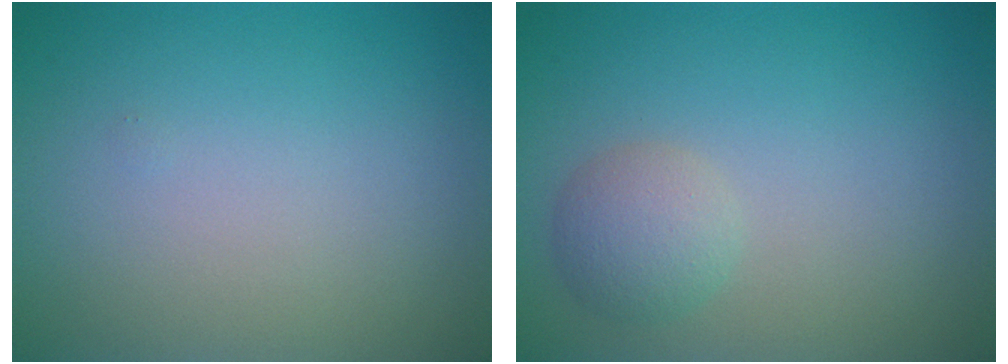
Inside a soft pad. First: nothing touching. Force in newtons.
{"total": 2.2, "press": 2.2, "slide": 0.1}